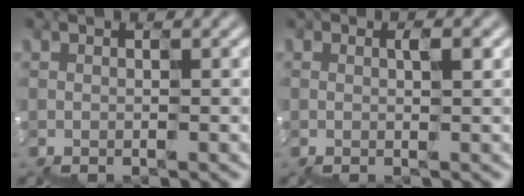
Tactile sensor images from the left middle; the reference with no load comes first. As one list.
[{"total": 0.0}]